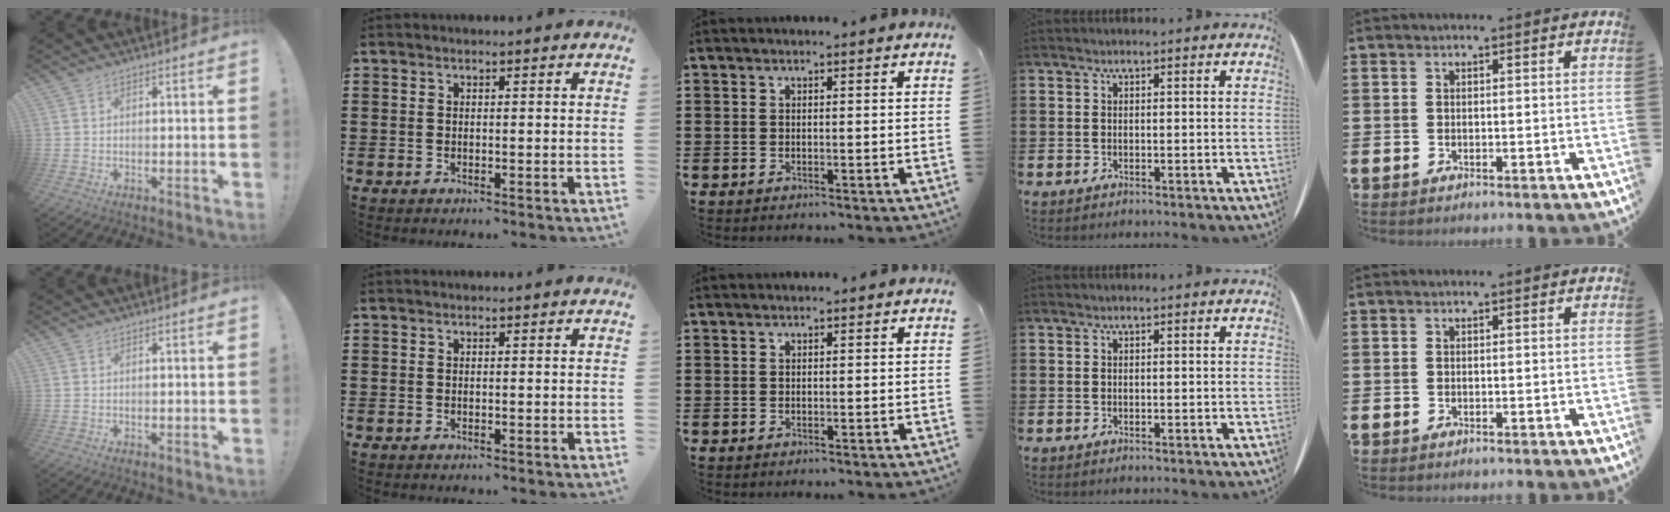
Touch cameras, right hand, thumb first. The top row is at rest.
{}